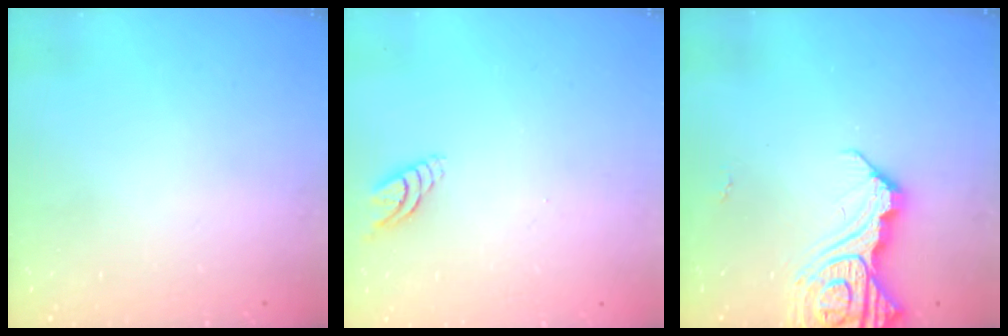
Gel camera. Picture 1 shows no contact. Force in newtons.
{"total": 4.9, "press": 4.9, "slide": 0.6}
{"total": 15.5, "press": 15.4, "slide": 1.7}